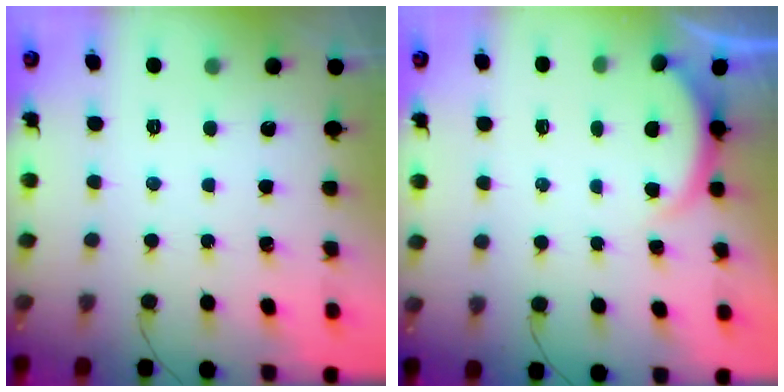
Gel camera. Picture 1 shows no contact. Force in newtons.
{"total": 1.6, "press": 1.5, "slide": 0.6}